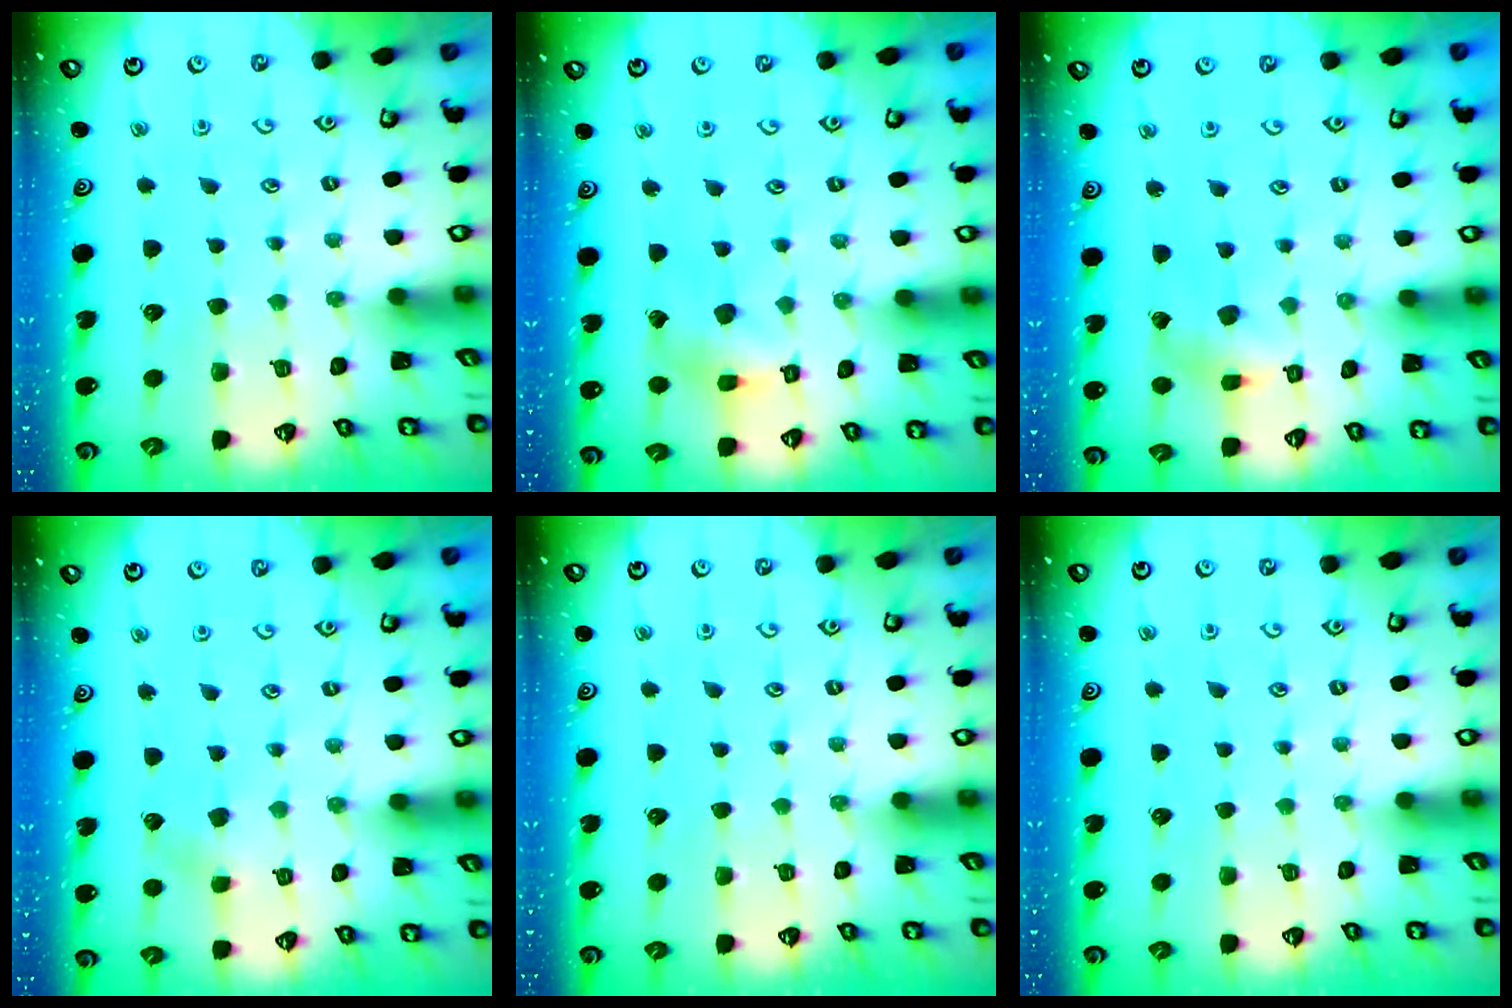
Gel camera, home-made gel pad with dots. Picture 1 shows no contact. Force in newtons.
{"total": 6.6, "press": 6.6, "slide": 0.5}
{"total": 3.8, "press": 3.7, "slide": 0.4}
{"total": 3.7, "press": 3.7, "slide": 0.4}
{"total": 0.0}
{"total": 0.0}